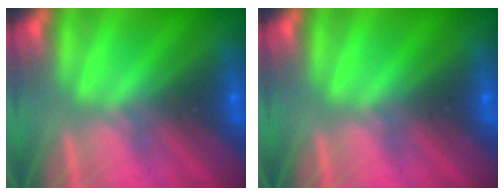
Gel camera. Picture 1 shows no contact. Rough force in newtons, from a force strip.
{"total": 0.0}